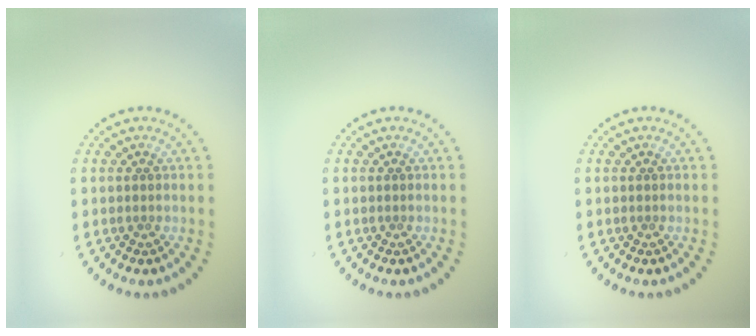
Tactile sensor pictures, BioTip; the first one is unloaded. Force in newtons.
{"total": 0.0}
{"total": 0.0}